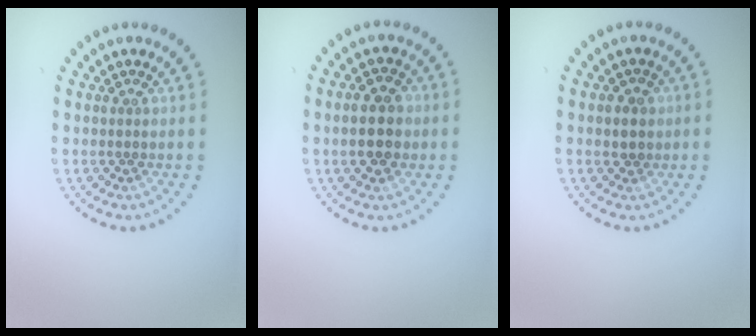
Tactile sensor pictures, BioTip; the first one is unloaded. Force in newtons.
{"total": 3.4, "press": 3.4, "slide": 0.1}
{"total": 1.5, "press": 1.4, "slide": 0.5}